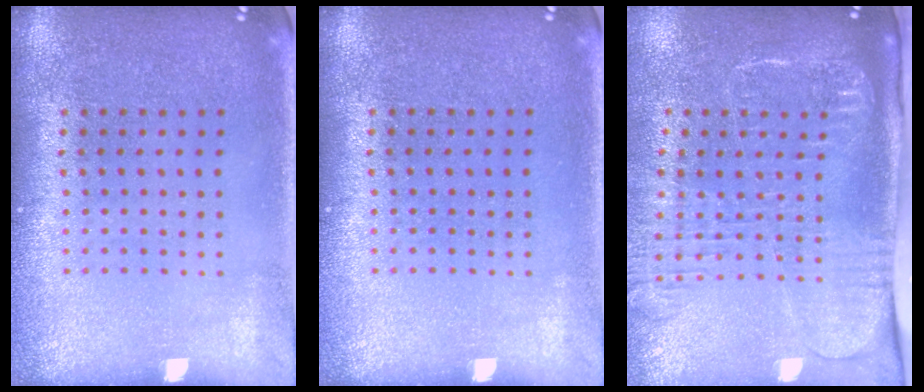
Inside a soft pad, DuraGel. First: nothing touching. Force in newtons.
{"total": 0.0}
{"total": 2.7, "press": 2.1, "slide": 1.7}